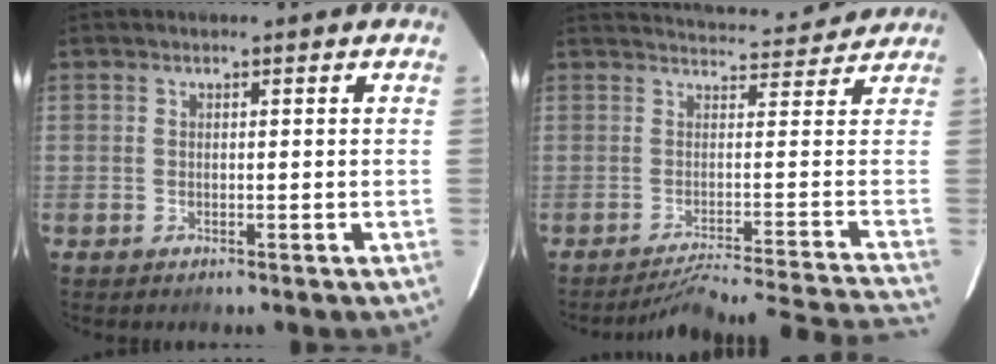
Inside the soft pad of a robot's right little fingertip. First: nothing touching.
{"total": 11.9, "force": [-4.4, -2.0, 10.9], "torque": [-0.138, 0.084, -0.071]}